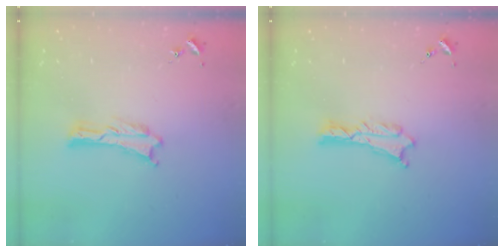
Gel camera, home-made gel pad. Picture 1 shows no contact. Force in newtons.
{"total": 0.7, "press": 0.7, "slide": 0.1}